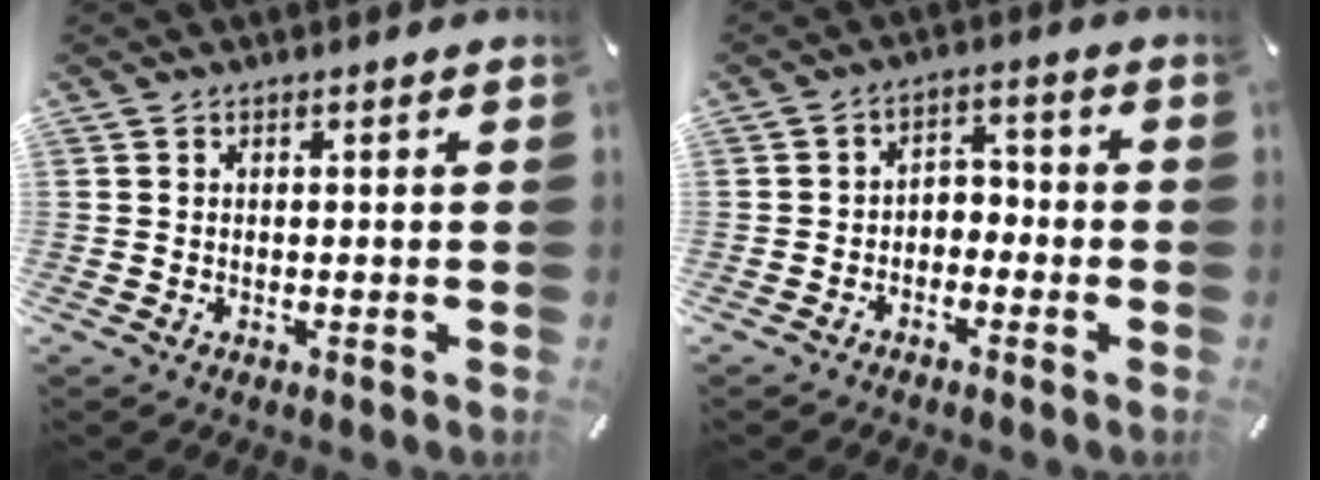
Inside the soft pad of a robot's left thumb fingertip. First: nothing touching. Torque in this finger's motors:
{"motor_torque": [-0.24, 0.38, 0.09, -0.05, 0.07]}